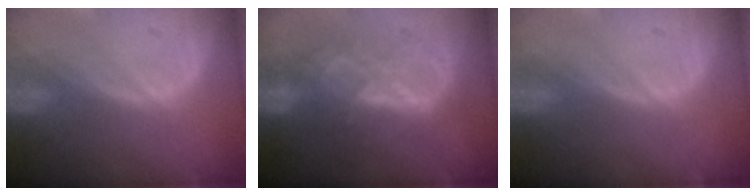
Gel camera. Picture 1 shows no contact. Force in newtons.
{"total": 6.6, "press": 6.6, "slide": 0.3}
{"total": 0.0}